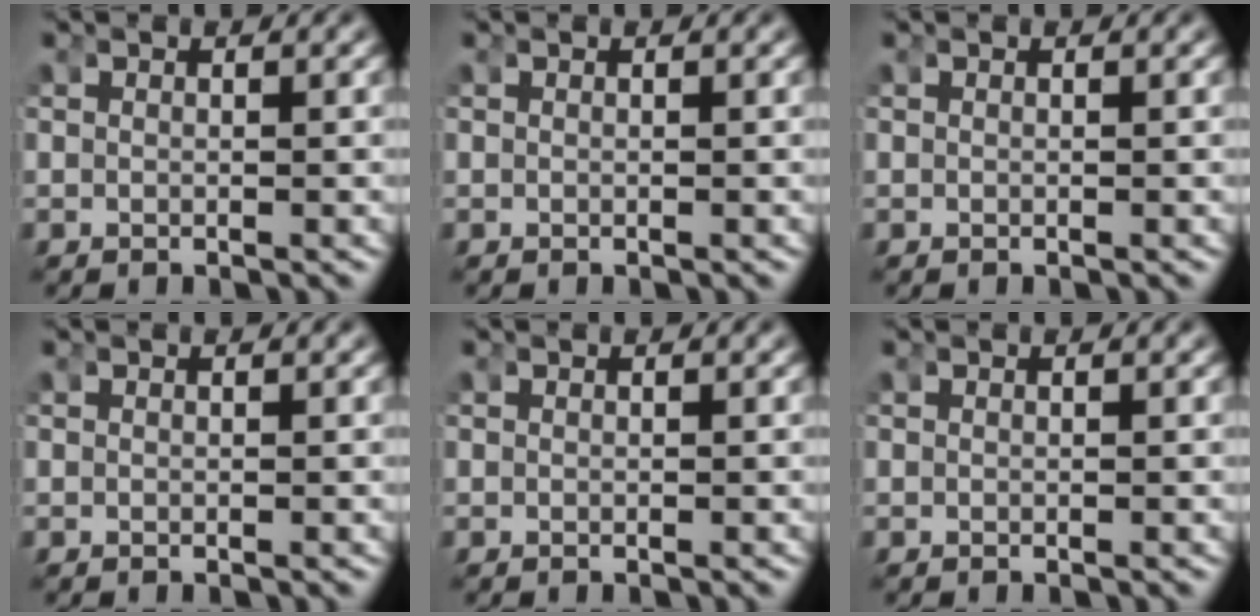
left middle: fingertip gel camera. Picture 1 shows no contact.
{"total": 0.0}
{"total": 0.0}
{"total": 0.0}
{"total": 0.0}
{"total": 0.0}